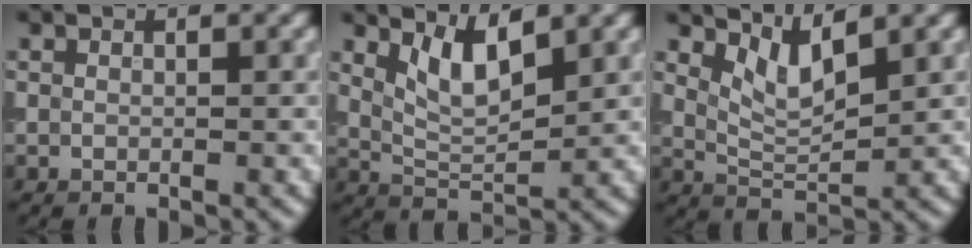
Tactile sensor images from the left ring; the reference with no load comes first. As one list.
[{"total": 3.9, "force": [2.1, 1.3, 3.1], "torque": [-0.065, -0.006, 0.044]}, {"total": 3.2, "force": [2.0, 1.0, 2.3], "torque": [-0.049, -0.009, 0.045]}]